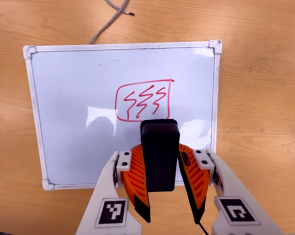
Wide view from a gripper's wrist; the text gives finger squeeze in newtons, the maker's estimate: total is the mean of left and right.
{"total": 6.8, "left": 5.5, "right": 8.0}